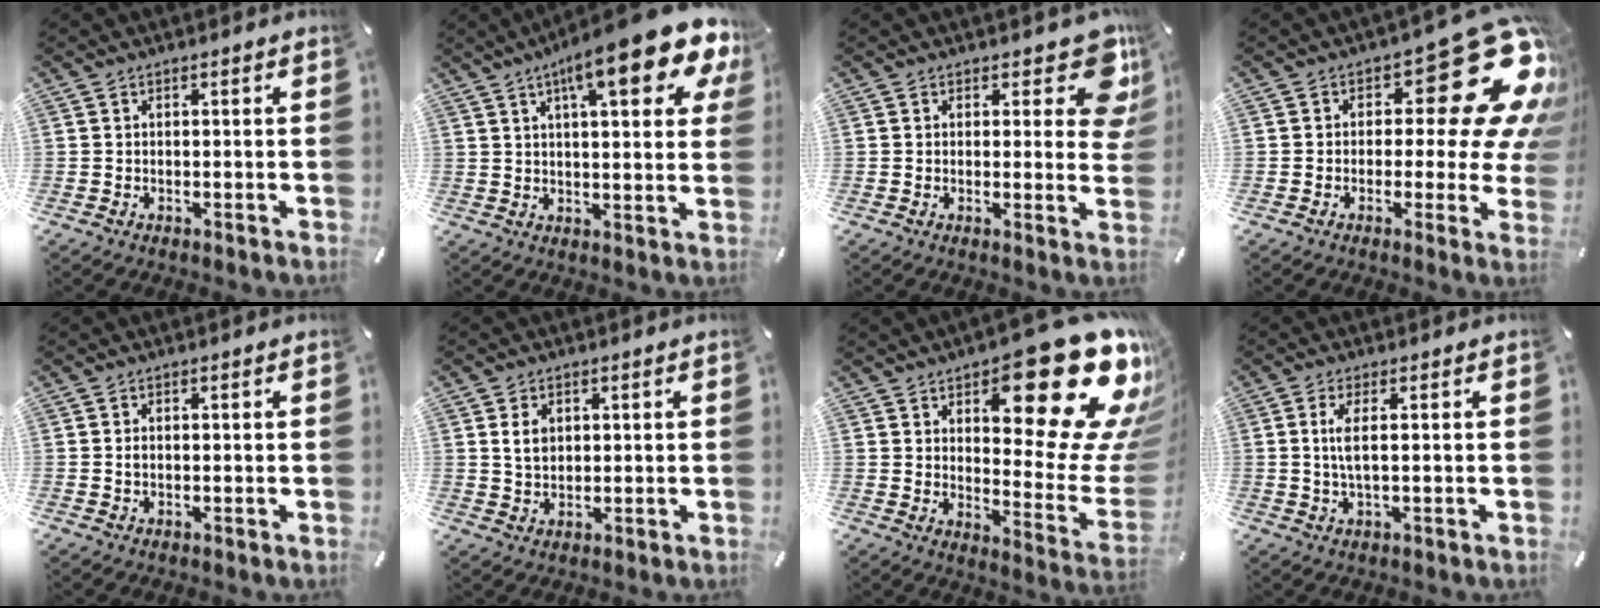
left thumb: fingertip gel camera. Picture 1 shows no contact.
{"total": 17.8, "force": [9.6, 4.7, 14.2], "torque": [-0.214, -0.041, 0.146]}
{"total": 7.9, "force": [3.8, 3.8, 5.7], "torque": [-0.052, -0.021, 0.059]}
{"total": 22.8, "force": [9.4, 10.0, 18.2], "torque": [-0.224, -0.063, 0.156]}
{"total": 0.9, "force": [0.1, 0.5, 0.8], "torque": [-0.016, 0.002, 0.001]}
{"total": 4.5, "force": [1.3, 3.5, 2.5], "torque": [-0.040, 0.002, 0.020]}
{"total": 28.2, "force": [16.2, 11.0, 20.3], "torque": [-0.240, -0.120, 0.267]}
{"total": 5.0, "force": [0.6, 1.2, 4.8], "torque": [-0.107, -0.006, 0.004]}